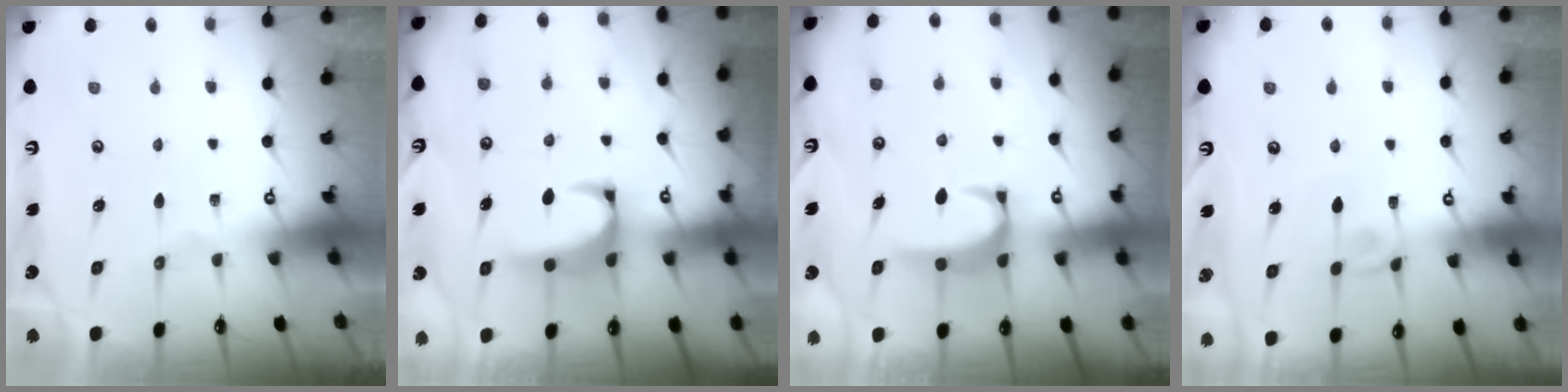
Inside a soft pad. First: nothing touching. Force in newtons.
{"total": 3.0, "press": 2.8, "slide": 1.1}
{"total": 2.9, "press": 2.9, "slide": 0.3}
{"total": 5.2, "press": 5.2, "slide": 0.1}